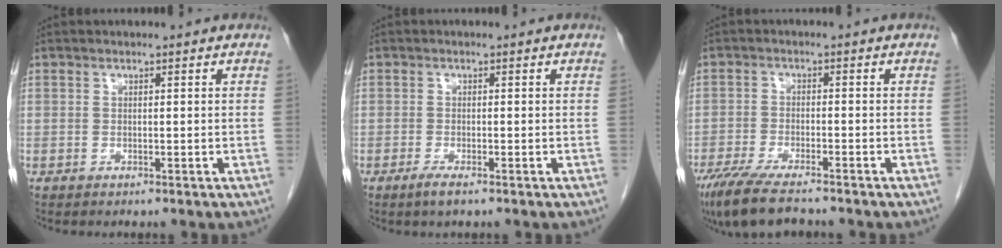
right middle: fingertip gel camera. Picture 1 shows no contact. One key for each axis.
{"total": 1.9, "fx": -1.3, "fy": 0.2, "fz": 1.4, "tx": -0.032, "ty": -0.005, "tz": -0.024}
{"total": 9.5, "fx": -7.7, "fy": 1.5, "fz": 5.4, "tx": -0.095, "ty": -0.024, "tz": -0.128}